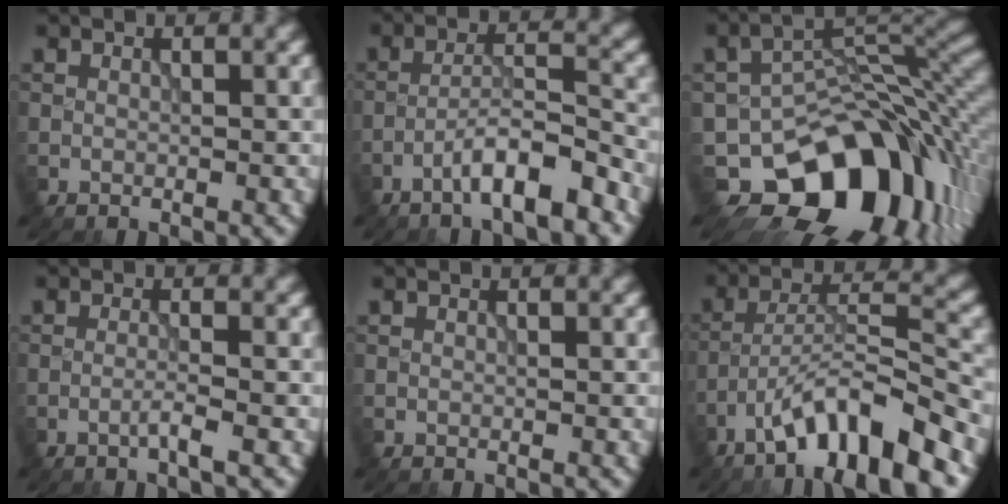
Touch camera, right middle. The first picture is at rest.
{"total": 5.5, "force": [-3.5, 0.9, 4.1], "torque": [-0.067, 0.013, -0.064]}
{"total": 13.6, "force": [-6.9, 8.7, 7.8], "torque": [-0.101, -0.010, -0.117]}
{"total": 1.6, "force": [-0.7, 0.1, 1.4], "torque": [-0.022, 0.005, -0.021]}
{"total": 0.0}
{"total": 9.5, "force": [-6.1, 2.0, 7.0], "torque": [-0.116, 0.014, -0.106]}